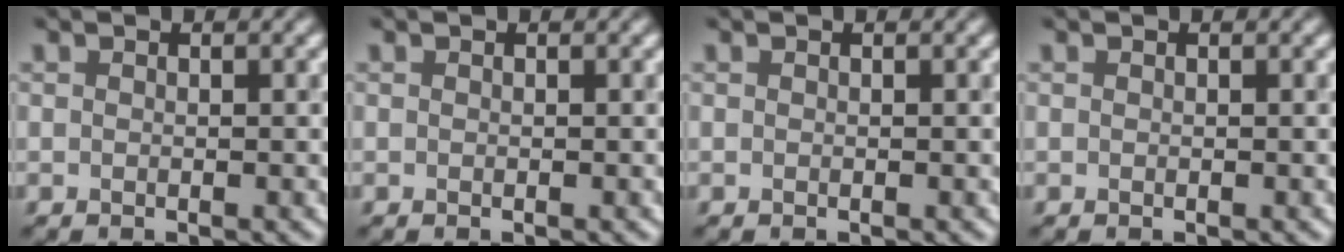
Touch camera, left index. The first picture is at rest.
{"total": 0.0}
{"total": 0.0}
{"total": 0.0}